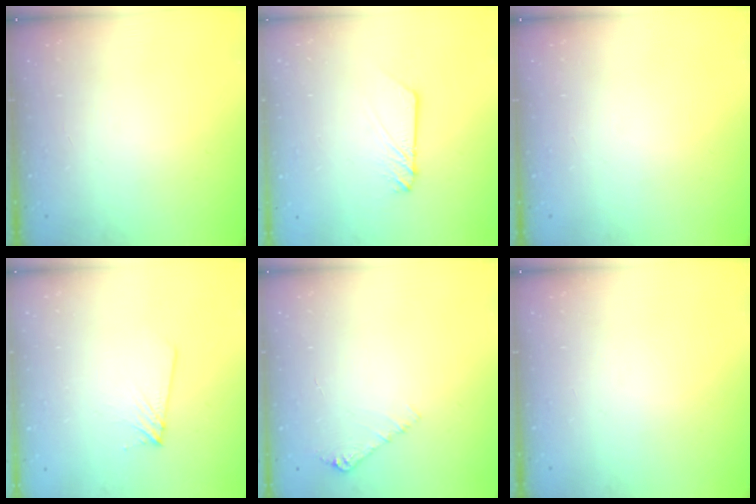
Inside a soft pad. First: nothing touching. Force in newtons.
{"total": 3.0, "press": 3.0, "slide": 0.2}
{"total": 0.0}
{"total": 5.0, "press": 5.0, "slide": 0.8}
{"total": 4.3, "press": 4.3, "slide": 0.5}
{"total": 0.0}